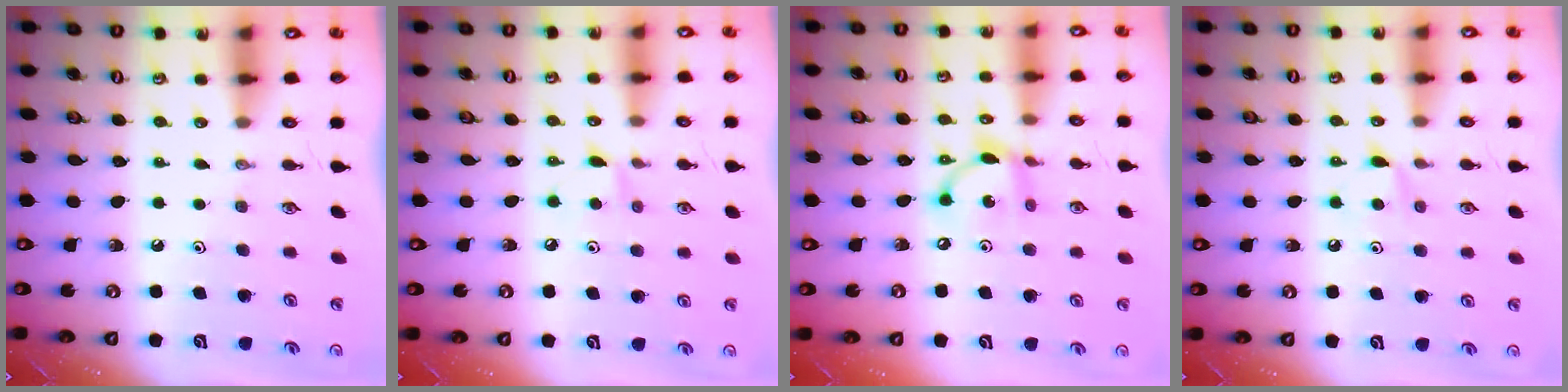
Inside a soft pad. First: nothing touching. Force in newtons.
{"total": 6.4, "press": 6.3, "slide": 0.7}
{"total": 9.9, "press": 9.9, "slide": 0.5}
{"total": 6.0, "press": 6.0, "slide": 0.7}